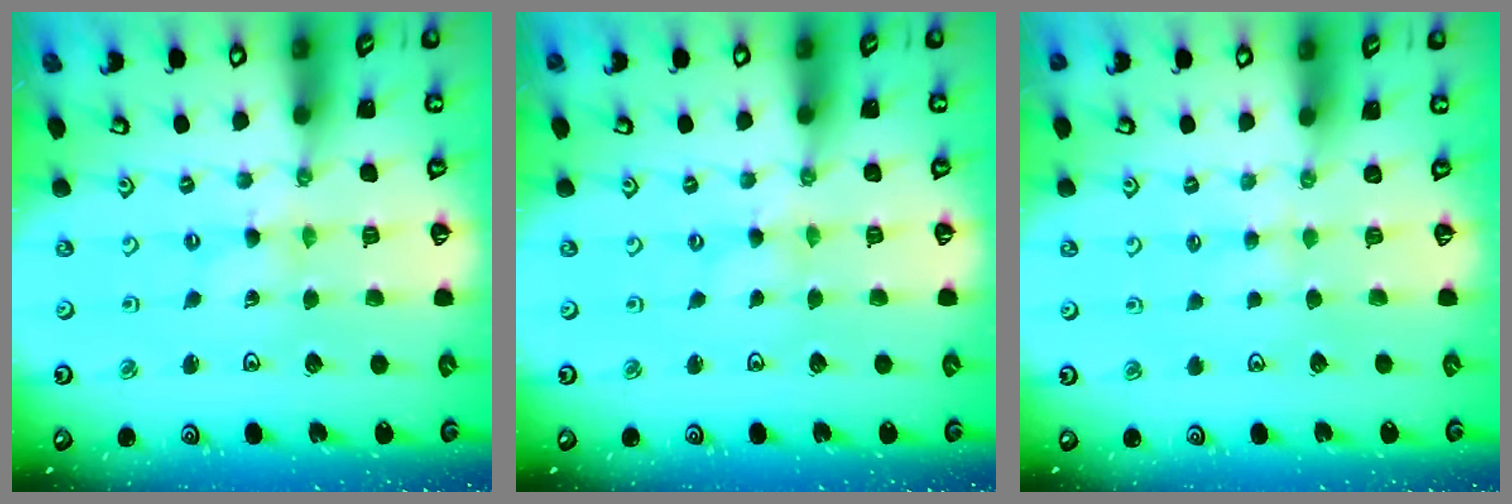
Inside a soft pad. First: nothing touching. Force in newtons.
{"total": 0.0}
{"total": 2.3, "press": 2.2, "slide": 0.5}